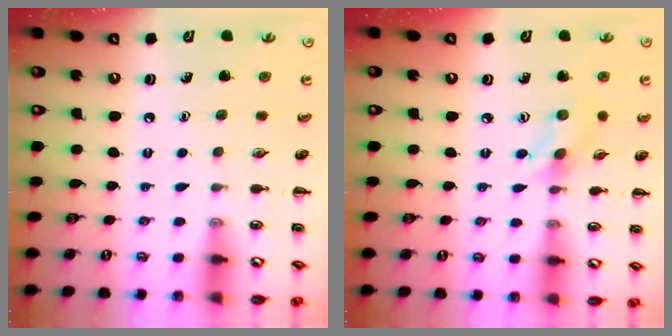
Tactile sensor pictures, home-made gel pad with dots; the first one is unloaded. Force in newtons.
{"total": 2.8, "press": 2.7, "slide": 0.6}